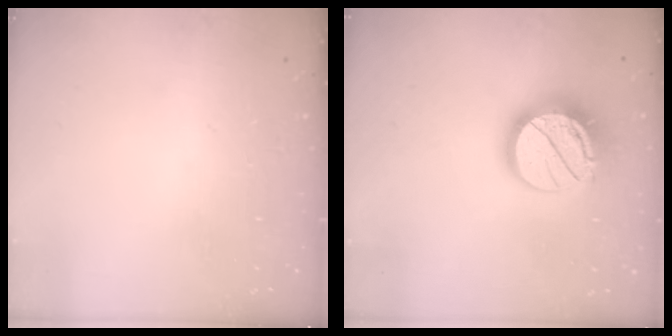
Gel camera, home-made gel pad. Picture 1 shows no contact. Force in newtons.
{"total": 17.5, "press": 17.5, "slide": 1.3}